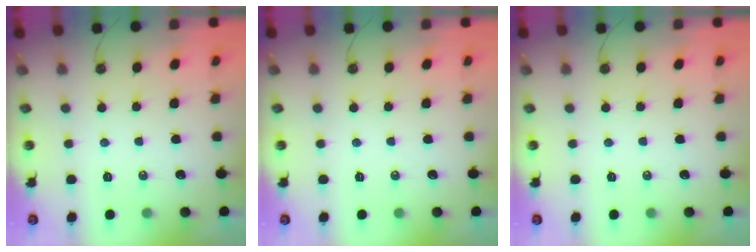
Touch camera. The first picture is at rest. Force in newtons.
{"total": 0.0}
{"total": 0.0}